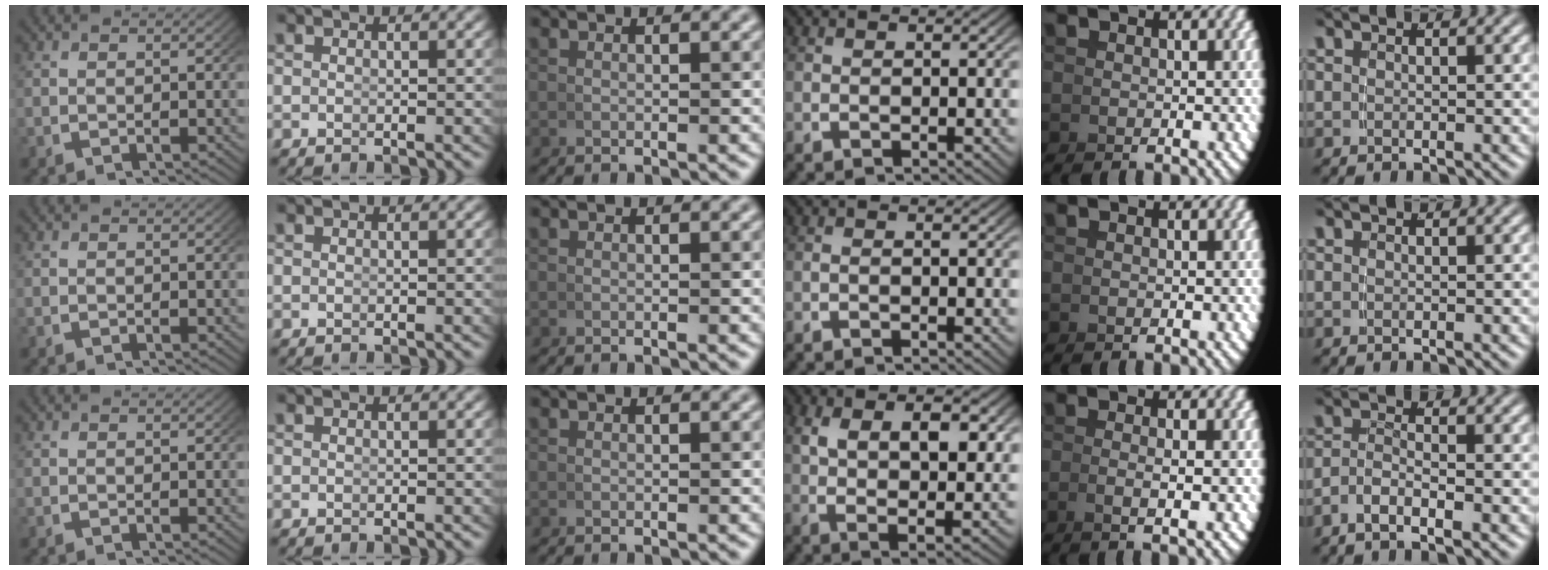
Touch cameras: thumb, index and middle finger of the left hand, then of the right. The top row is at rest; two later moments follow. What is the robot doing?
{"motion": "lift_and_place", "object": "hoodie"}